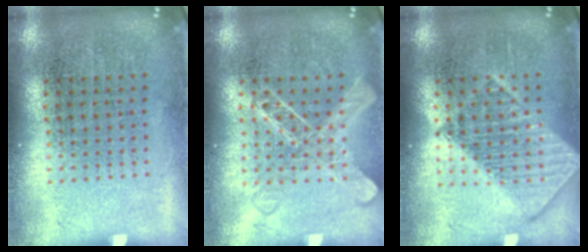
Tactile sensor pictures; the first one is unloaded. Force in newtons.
{"total": 2.1, "press": 2.1, "slide": 0.5}
{"total": 3.0, "press": 2.9, "slide": 0.5}